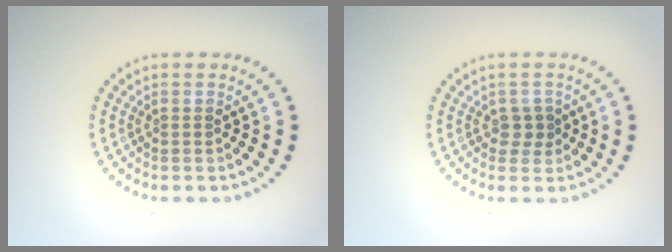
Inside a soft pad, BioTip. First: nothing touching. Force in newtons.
{"total": 1.5, "press": 1.4, "slide": 0.5}